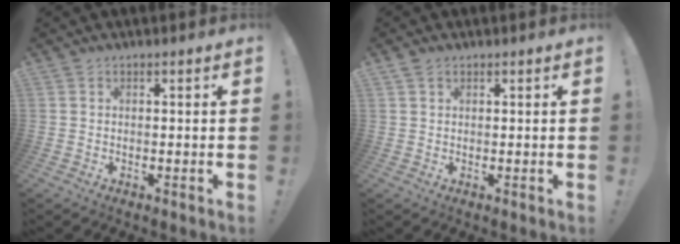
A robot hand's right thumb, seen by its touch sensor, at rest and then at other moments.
{"total": 1.7, "force": [1.2, 1.0, 0.8], "torque": [-0.016, 0.001, 0.023]}